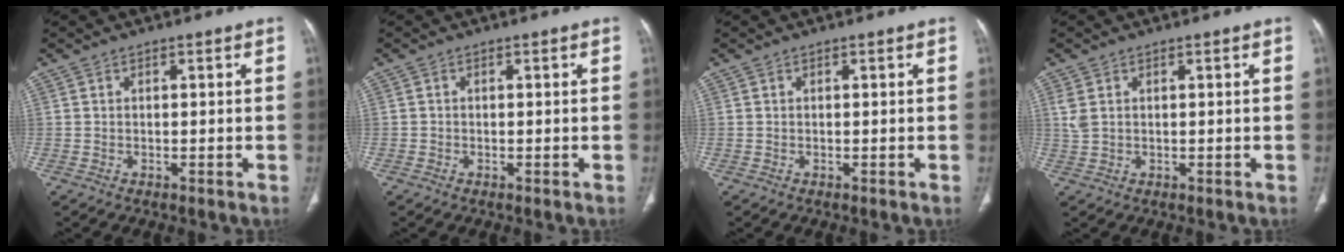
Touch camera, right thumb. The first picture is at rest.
{"total": 0.0}
{"total": 0.0}
{"total": 2.3, "force": [0.9, 1.5, 1.6], "torque": [-0.043, 0.005, 0.029]}